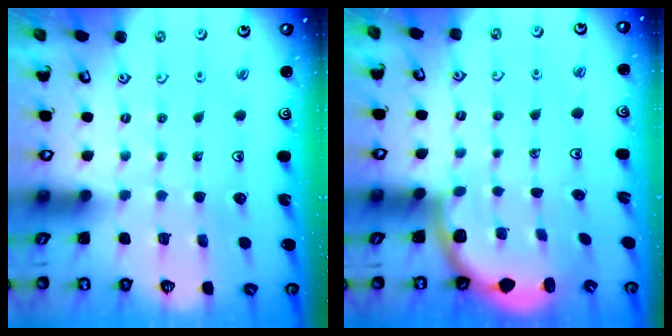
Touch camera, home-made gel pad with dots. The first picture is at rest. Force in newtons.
{"total": 3.1, "press": 3.0, "slide": 0.9}